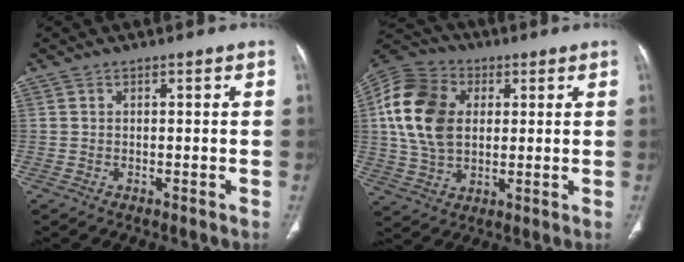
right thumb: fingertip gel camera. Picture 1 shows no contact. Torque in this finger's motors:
{"motor_torque": [0.69, 2.19, 1.36, -0.23, 0.21]}